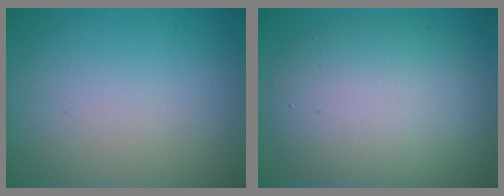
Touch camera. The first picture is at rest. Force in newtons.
{"total": 8.8, "press": 8.7, "slide": 0.5}